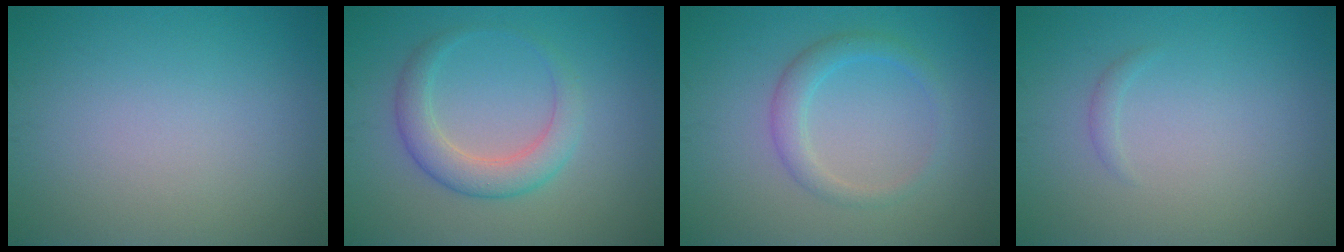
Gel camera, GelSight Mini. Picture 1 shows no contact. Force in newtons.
{"total": 3.6, "press": 3.6, "slide": 0.3}
{"total": 2.5, "press": 2.5, "slide": 0.1}
{"total": 0.6, "press": 0.6, "slide": 0.1}